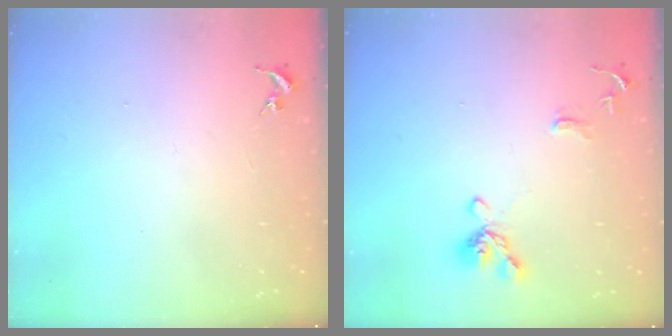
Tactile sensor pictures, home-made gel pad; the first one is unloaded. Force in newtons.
{"total": 12.9, "press": 12.9, "slide": 1.6}